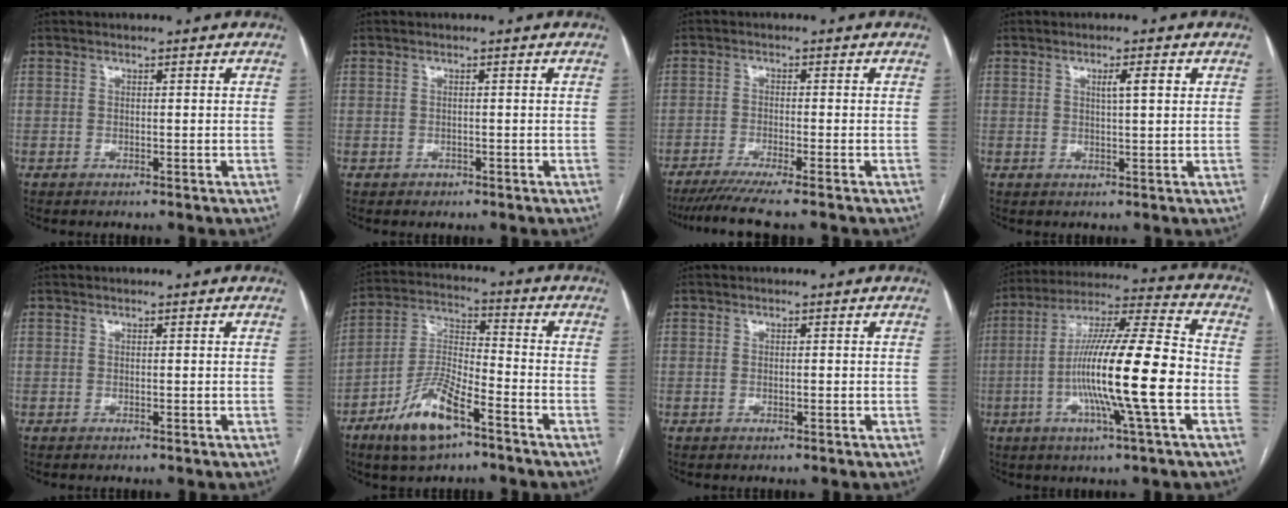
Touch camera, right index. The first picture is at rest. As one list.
[{"total": 0.9, "force": [-0.5, 0.7, 0.0], "torque": [0.000, 0.003, -0.005]}, {"total": 7.6, "force": [-6.3, -1.0, 4.3], "torque": [-0.055, -0.021, -0.100]}, {"total": 2.7, "force": [1.1, 0.0, 2.5], "torque": [-0.041, 0.003, 0.016]}, {"total": 0.0}, {"total": 11.7, "force": [-7.0, 3.3, 8.8], "torque": [-0.189, -0.007, -0.128]}, {"total": 0.6, "force": [-0.1, 0.1, 0.6], "torque": [-0.014, 0.001, 0.001]}, {"total": 18.2, "force": [-3.7, 0.1, 17.8], "torque": [-0.313, -0.001, -0.073]}]